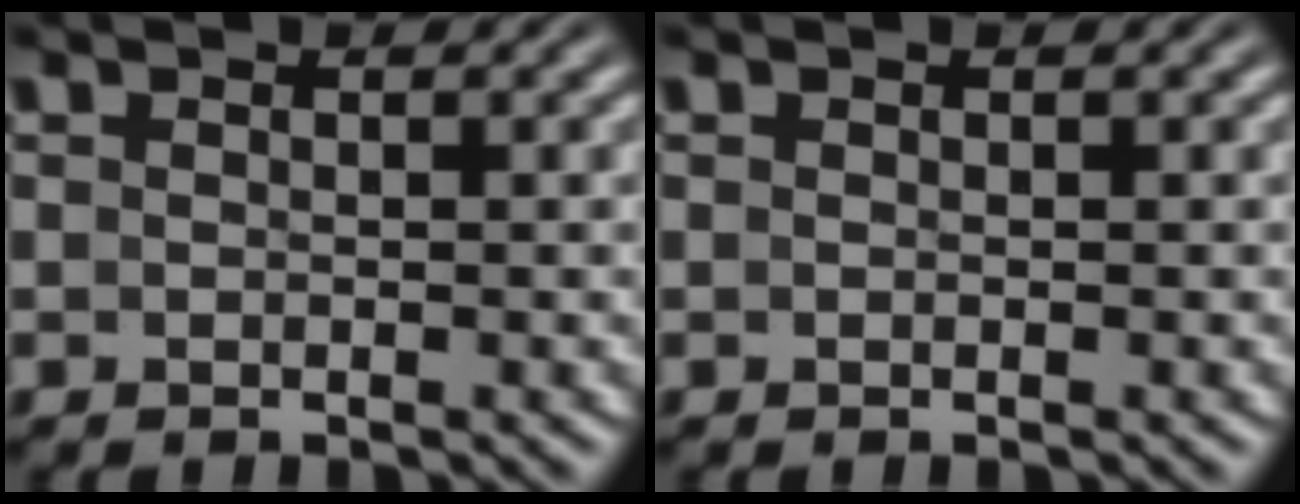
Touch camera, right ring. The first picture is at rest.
{"total": 0.0}